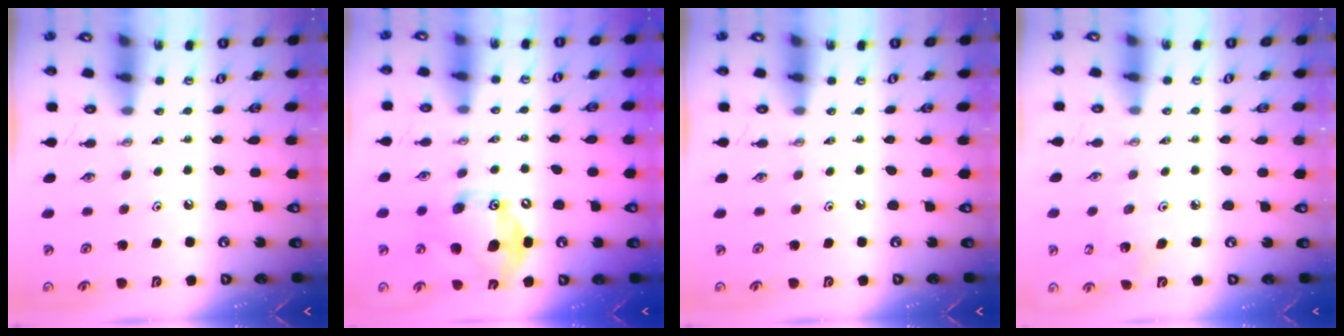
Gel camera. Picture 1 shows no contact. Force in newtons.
{"total": 18.0, "press": 18.0, "slide": 0.9}
{"total": 0.0}
{"total": 3.8, "press": 3.8, "slide": 0.3}